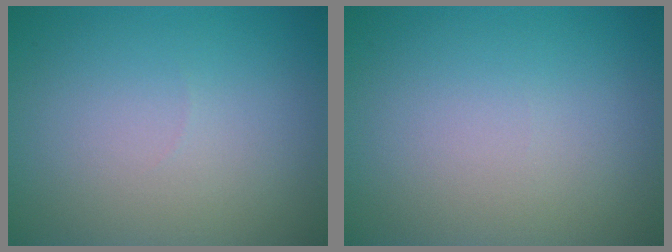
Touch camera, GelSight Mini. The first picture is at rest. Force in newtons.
{"total": 0.0}